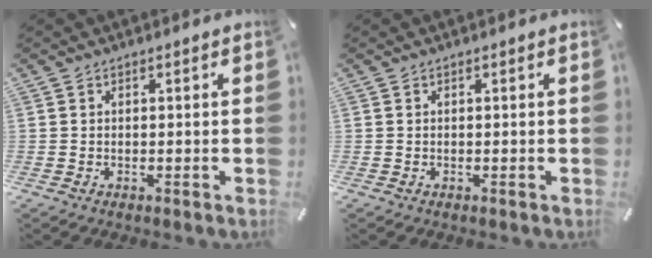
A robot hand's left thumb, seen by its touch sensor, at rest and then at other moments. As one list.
[{"total": 0.0}]